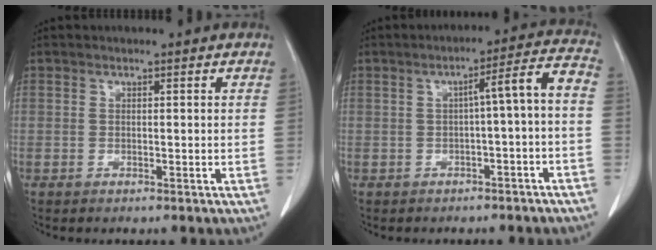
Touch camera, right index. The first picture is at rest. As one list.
[{"total": 6.6, "force": [-1.6, 0.2, 6.4], "torque": [-0.082, 0.025, -0.022]}]